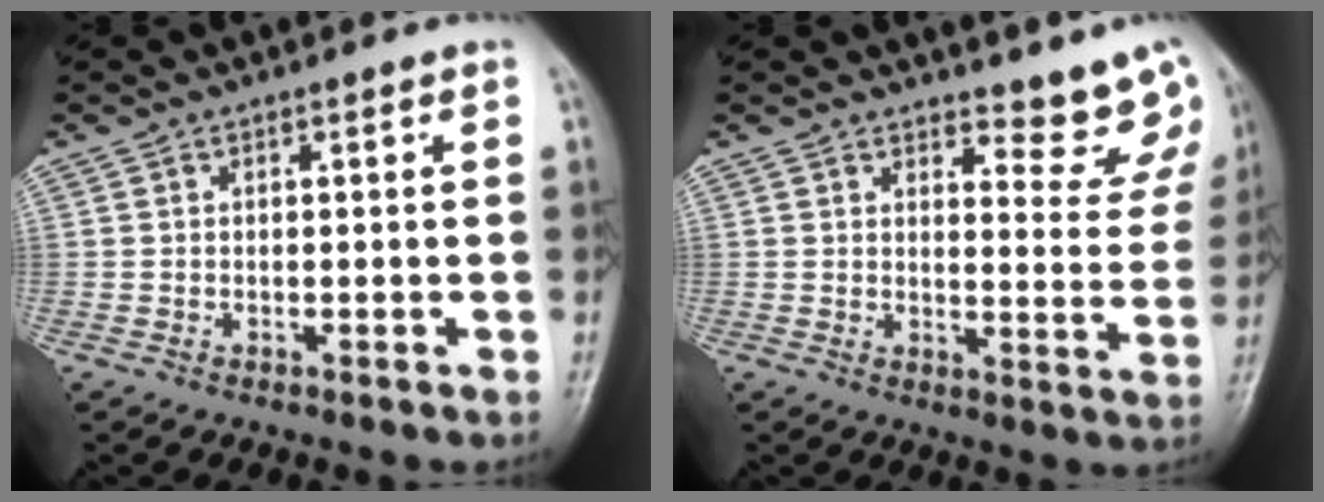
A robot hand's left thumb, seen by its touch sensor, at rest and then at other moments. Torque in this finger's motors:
{"motor_torque": [0.23, 0.19, -0.15, -0.09, 0.05]}